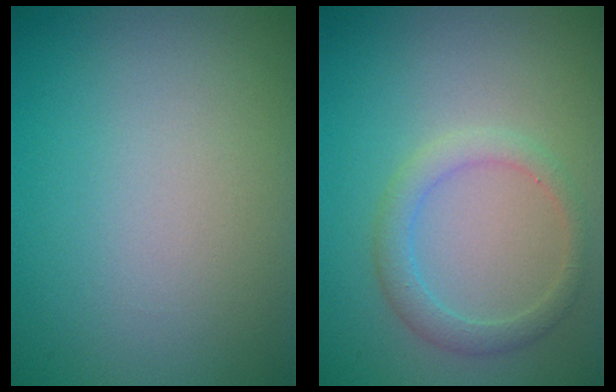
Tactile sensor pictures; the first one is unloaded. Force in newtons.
{"total": 2.2, "press": 2.2, "slide": 0.1}